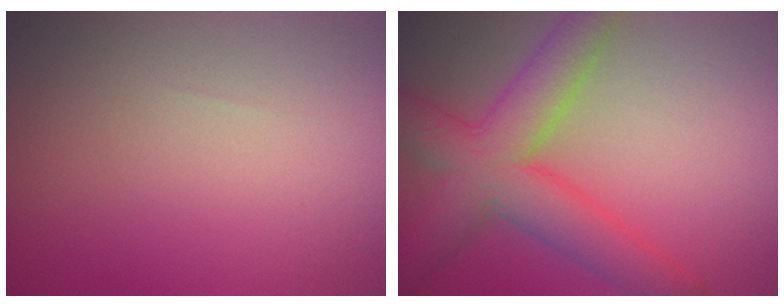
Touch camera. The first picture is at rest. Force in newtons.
{"total": 7.4, "press": 7.4, "slide": 0.2}